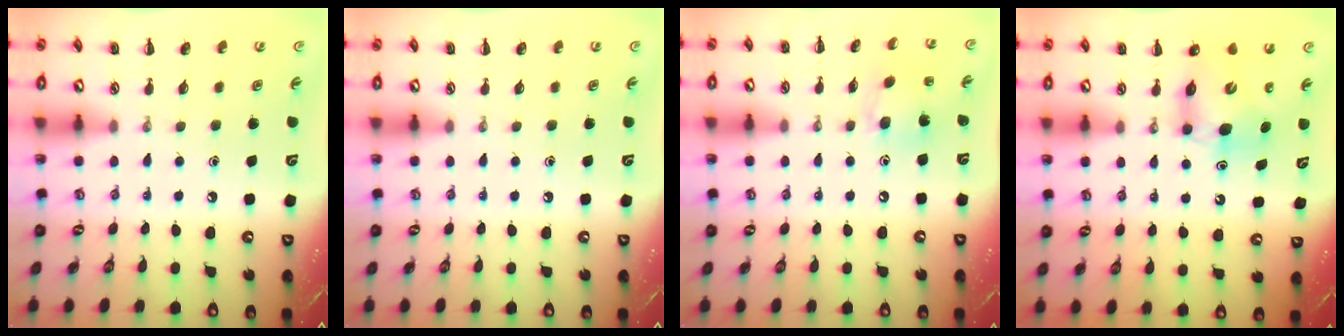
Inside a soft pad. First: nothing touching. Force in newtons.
{"total": 0.0}
{"total": 9.9, "press": 9.6, "slide": 2.4}
{"total": 6.6, "press": 6.5, "slide": 1.3}